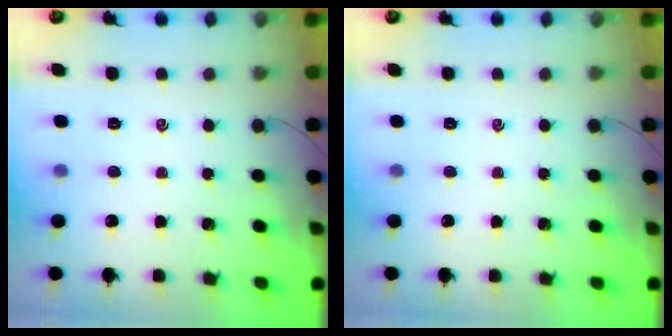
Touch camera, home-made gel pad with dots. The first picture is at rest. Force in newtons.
{"total": 0.0}